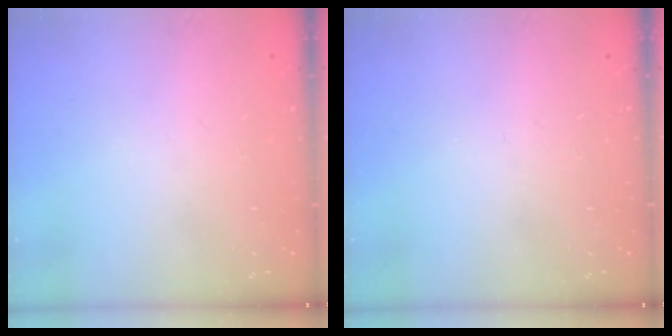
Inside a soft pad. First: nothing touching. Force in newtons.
{"total": 0.0}